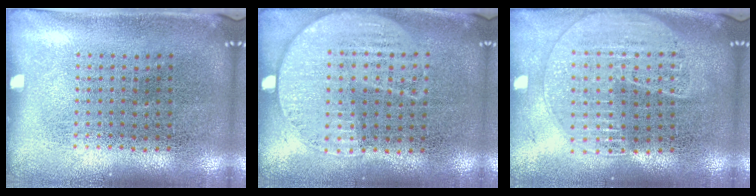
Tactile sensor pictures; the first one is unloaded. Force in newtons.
{"total": 1.2, "press": 1.0, "slide": 0.6}
{"total": 1.9, "press": 1.7, "slide": 0.8}